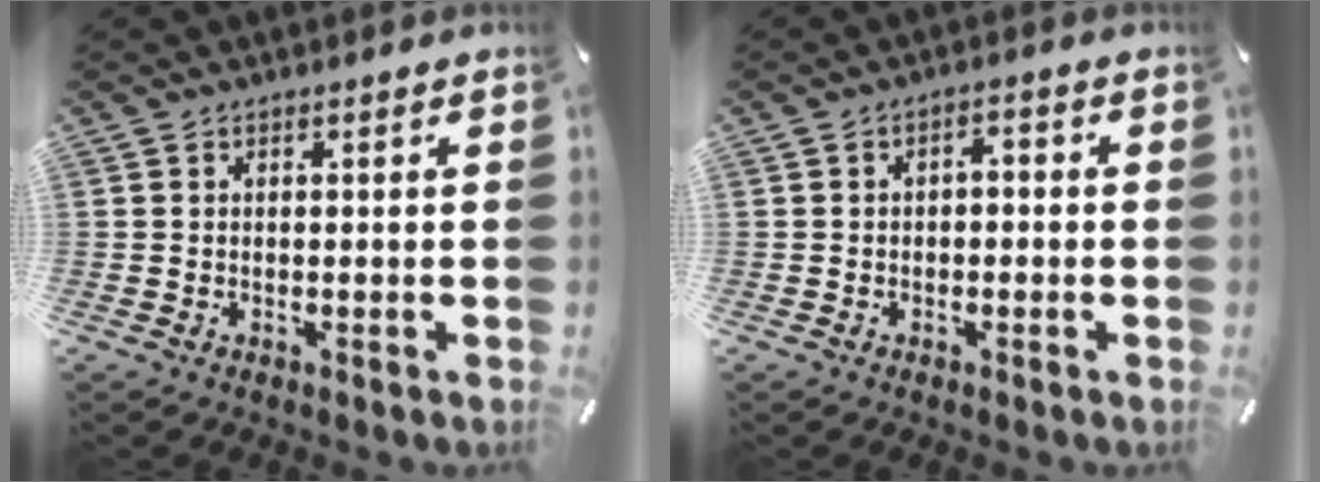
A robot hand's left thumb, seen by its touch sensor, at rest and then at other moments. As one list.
[{"total": 2.1, "force": [-1.2, 1.1, 1.3], "torque": [-0.024, 0.011, -0.026]}]